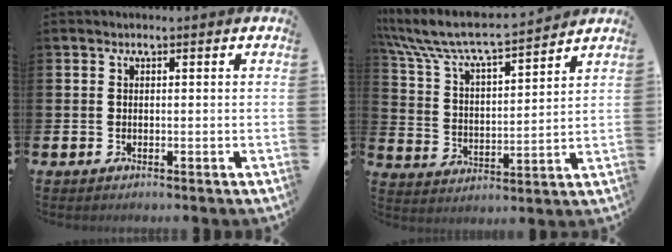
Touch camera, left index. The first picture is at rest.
{"total": 8.3, "force": [7.8, 0.8, 2.8], "torque": [-0.094, -0.058, 0.131]}